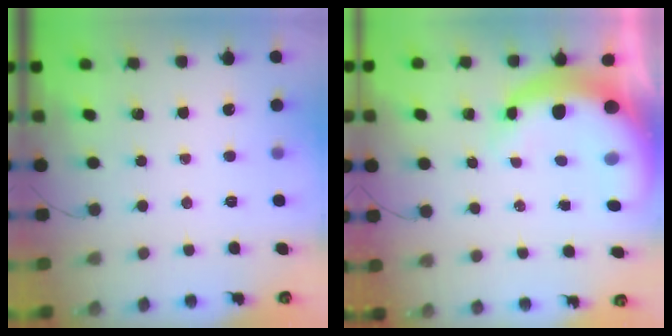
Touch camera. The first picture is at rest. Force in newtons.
{"total": 12.8, "press": 12.5, "slide": 3.0}